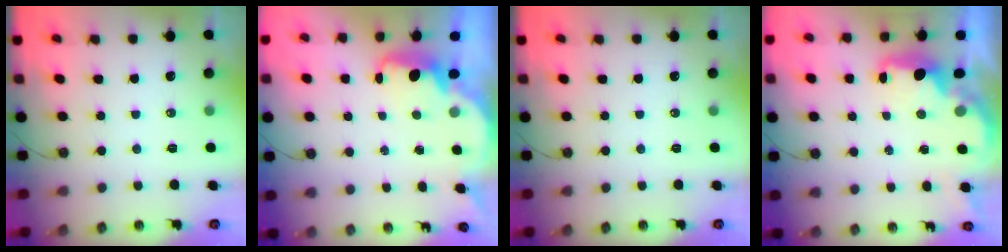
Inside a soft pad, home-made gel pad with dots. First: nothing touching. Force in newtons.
{"total": 2.4, "press": 2.4, "slide": 0.6}
{"total": 0.0}
{"total": 2.8, "press": 2.7, "slide": 0.4}